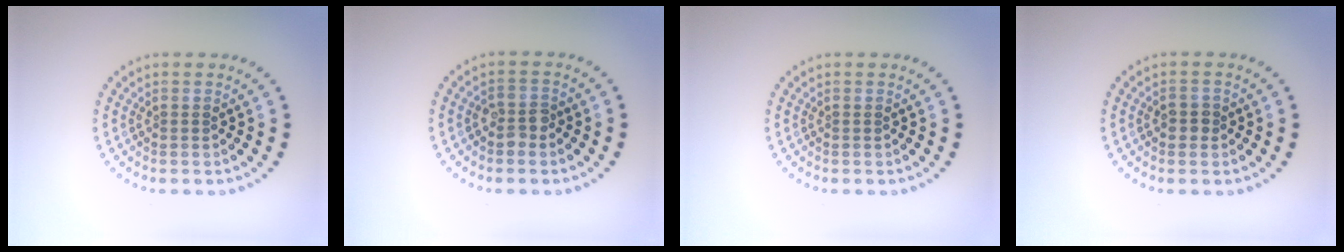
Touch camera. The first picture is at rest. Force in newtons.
{"total": 1.7, "press": 1.7, "slide": 0.4}
{"total": 0.0}
{"total": 1.4, "press": 1.4, "slide": 0.2}